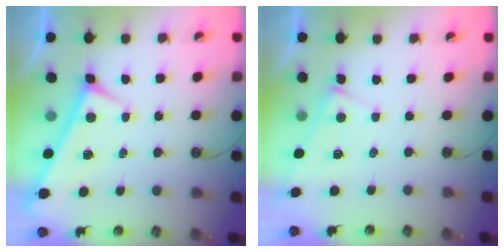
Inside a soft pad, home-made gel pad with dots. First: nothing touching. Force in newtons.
{"total": 2.9, "press": 2.9, "slide": 0.3}